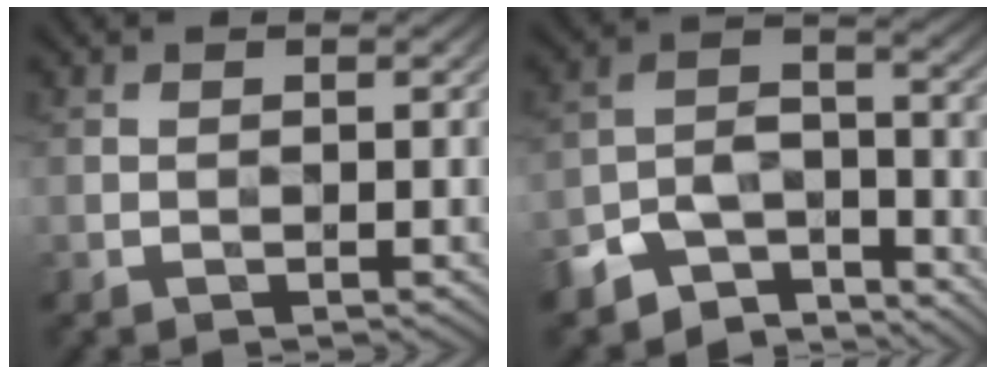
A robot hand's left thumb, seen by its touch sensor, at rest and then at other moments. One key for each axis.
{"total": 9.6, "fx": -7.6, "fy": 4.4, "fz": 4.0, "tx": -0.067, "ty": -0.007, "tz": -0.144}